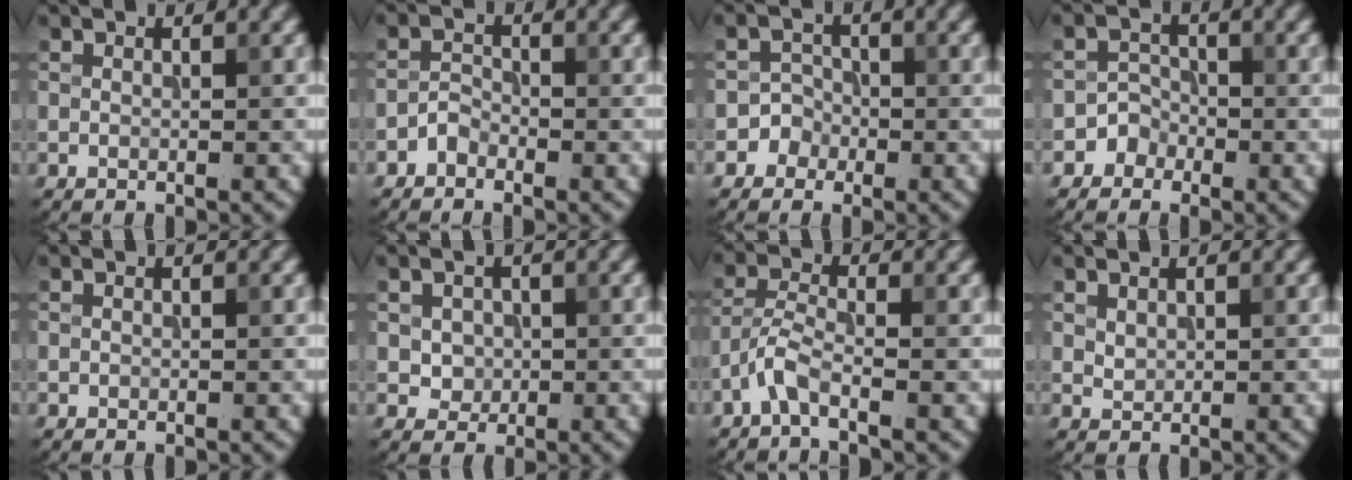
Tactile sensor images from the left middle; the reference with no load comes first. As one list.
[{"total": 1.4, "force": [-1.1, 0.7, 0.4], "torque": [-0.004, 0.008, -0.024]}, {"total": 2.2, "force": [-1.2, 1.9, -0.1], "torque": [0.030, 0.013, -0.027]}, {"total": 1.8, "force": [-1.2, 1.4, 0.0], "torque": [0.013, 0.013, -0.024]}, {"total": 0.0}, {"total": 2.0, "force": [0.1, 1.8, 0.8], "torque": [-0.014, -0.004, 0.008]}, {"total": 2.5, "force": [-1.7, 0.5, 1.8], "torque": [-0.044, 0.005, -0.044]}, {"total": 0.8, "force": [0.5, 0.5, 0.3], "torque": [-0.010, -0.001, 0.015]}]